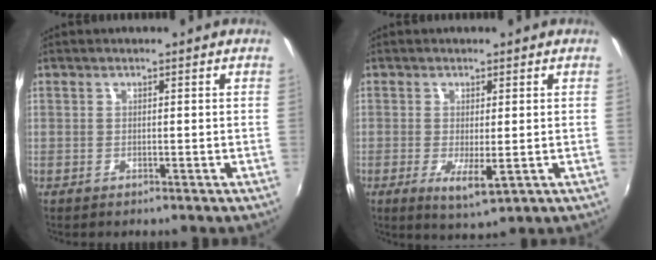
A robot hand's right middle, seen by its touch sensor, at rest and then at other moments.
{"total": 4.7, "force": [-1.0, 1.1, 4.4], "torque": [-0.086, -0.017, -0.014]}